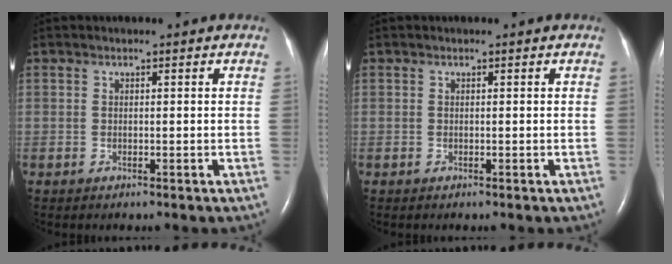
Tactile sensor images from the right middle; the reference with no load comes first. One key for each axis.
{"total": 0.0}